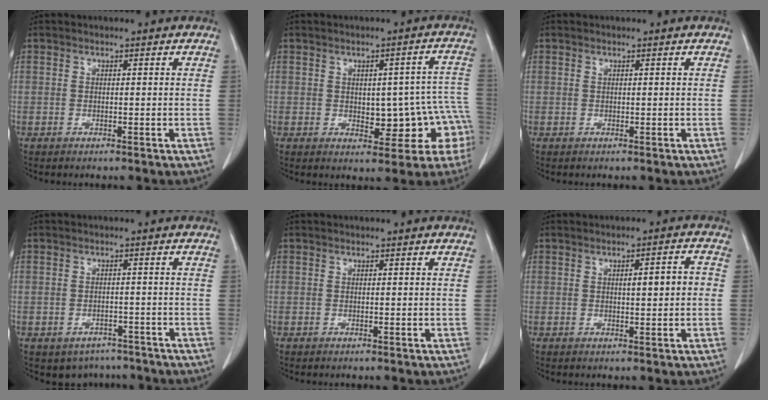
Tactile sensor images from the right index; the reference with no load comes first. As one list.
[{"total": 10.9, "force": [-2.2, 5.3, 9.3], "torque": [-0.085, 0.031, -0.015]}, {"total": 0.0}, {"total": 5.0, "force": [-3.9, 3.0, 0.6], "torque": [0.003, 0.010, -0.051]}, {"total": 0.0}, {"total": 3.9, "force": [0.2, 0.8, 3.8], "torque": [-0.059, 0.009, 0.004]}]